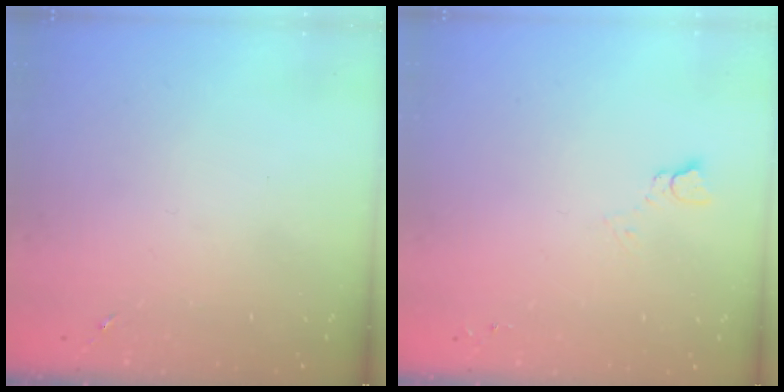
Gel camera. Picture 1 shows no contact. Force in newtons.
{"total": 3.8, "press": 3.8, "slide": 0.3}